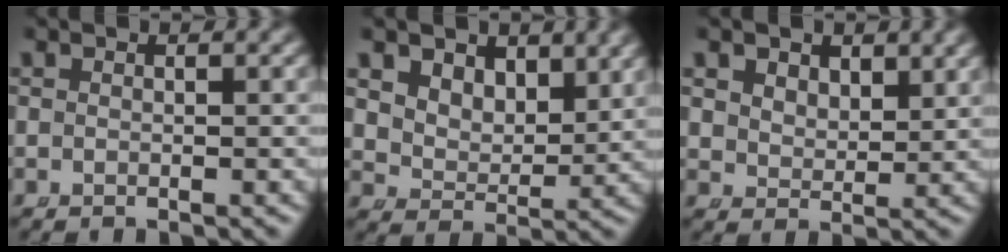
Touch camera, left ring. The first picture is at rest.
{"total": 6.7, "force": [3.2, 5.2, 2.8], "torque": [-0.074, -0.012, 0.052]}
{"total": 2.9, "force": [2.0, 1.7, 1.1], "torque": [-0.026, -0.016, 0.049]}